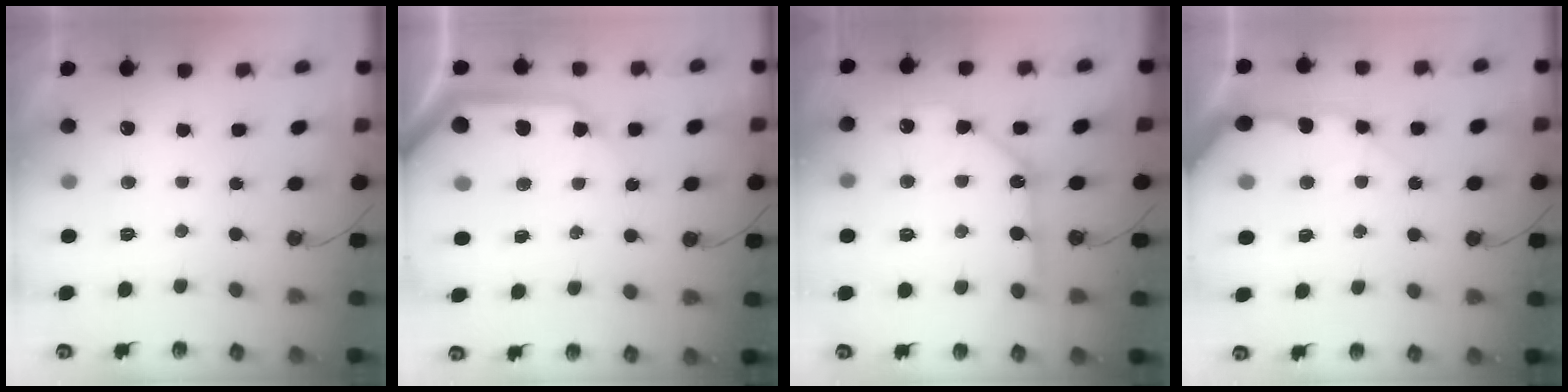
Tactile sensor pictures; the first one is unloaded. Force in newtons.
{"total": 11.9, "press": 11.8, "slide": 1.6}
{"total": 12.0, "press": 11.9, "slide": 1.2}
{"total": 11.5, "press": 11.4, "slide": 1.7}